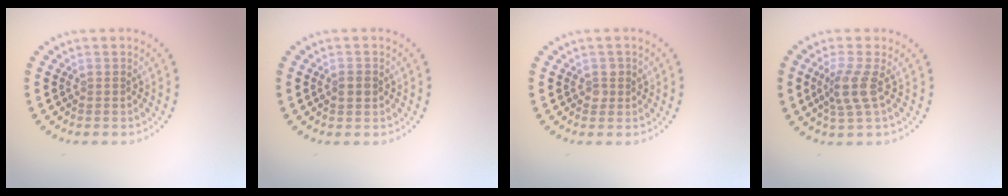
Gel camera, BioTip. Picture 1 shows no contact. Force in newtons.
{"total": 1.6, "press": 1.6, "slide": 0.3}
{"total": 0.9, "press": 0.9, "slide": 0.2}
{"total": 2.7, "press": 2.0, "slide": 1.7}